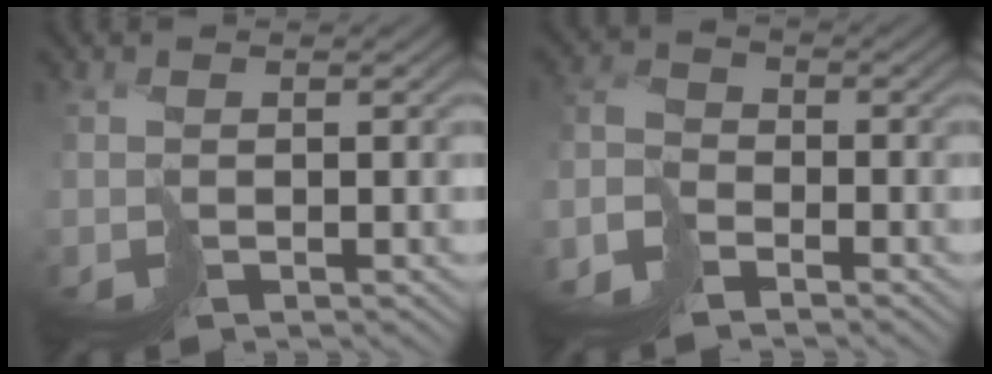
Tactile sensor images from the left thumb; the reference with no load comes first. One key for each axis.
{"total": 4.2, "fx": -3.8, "fy": 1.6, "fz": 1.1, "tx": -0.013, "ty": 0.001, "tz": -0.088}